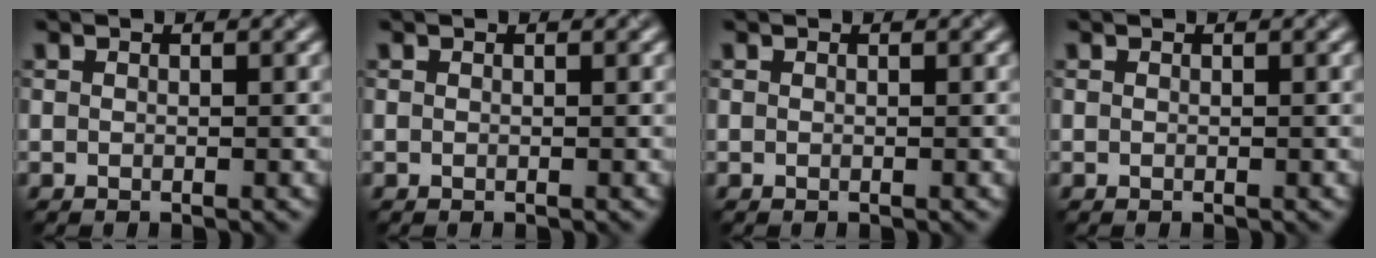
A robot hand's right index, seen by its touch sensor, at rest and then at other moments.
{"total": 0.0}
{"total": 0.0}
{"total": 0.0}